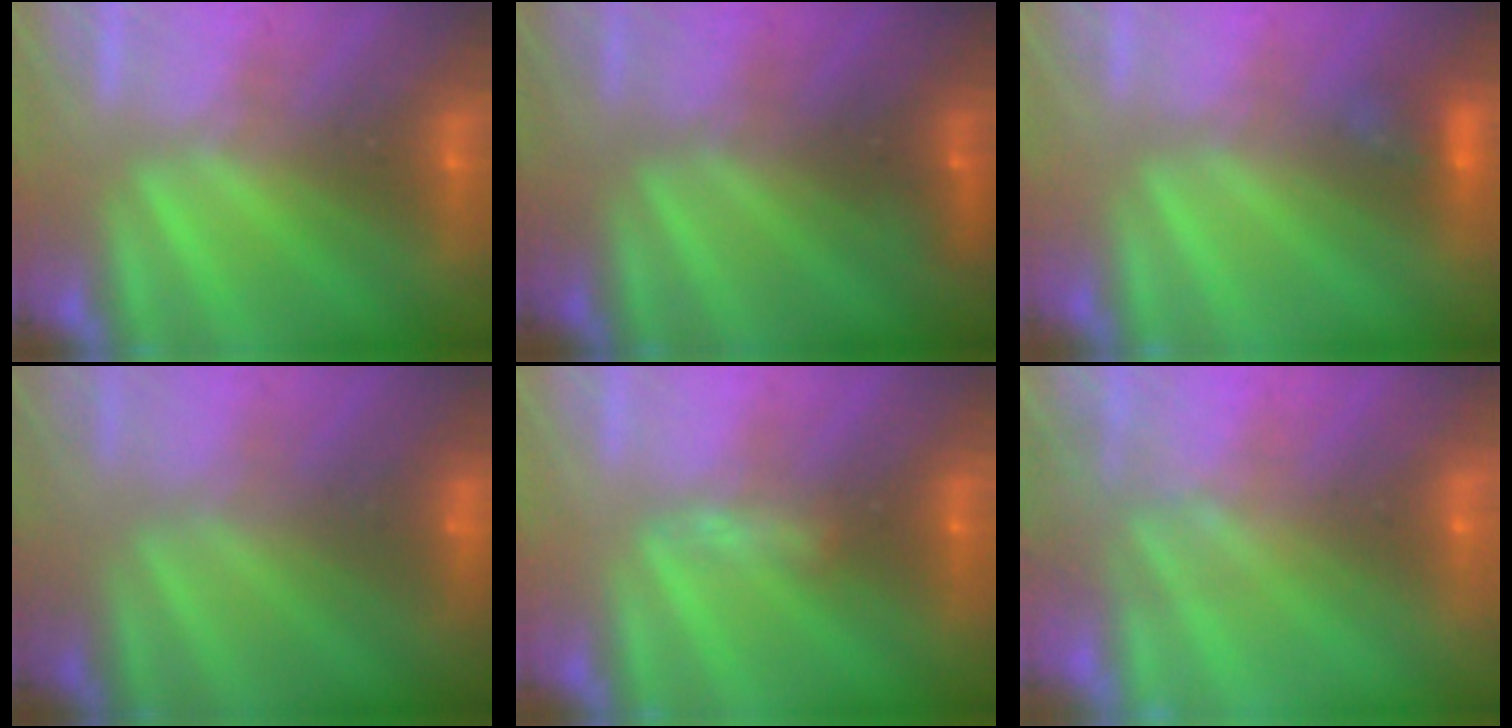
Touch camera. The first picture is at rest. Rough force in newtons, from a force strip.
{"total": 1.5}
{"total": 3.3}
{"total": 2.3}
{"total": 2.9}
{"total": 7.6}